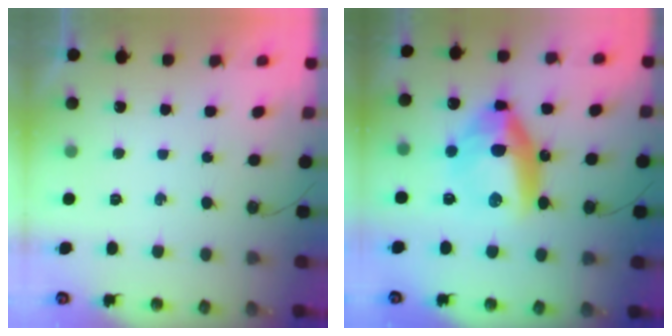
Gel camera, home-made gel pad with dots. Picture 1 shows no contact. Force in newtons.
{"total": 12.6, "press": 12.4, "slide": 2.4}